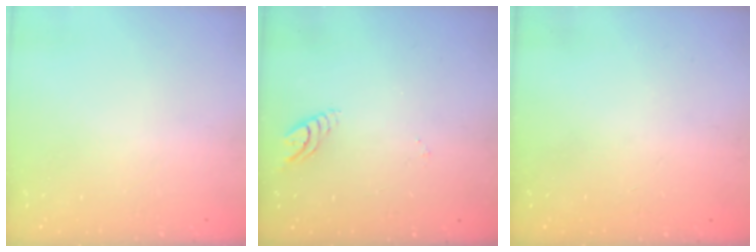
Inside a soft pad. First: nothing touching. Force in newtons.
{"total": 4.4, "press": 4.3, "slide": 0.4}
{"total": 0.0}